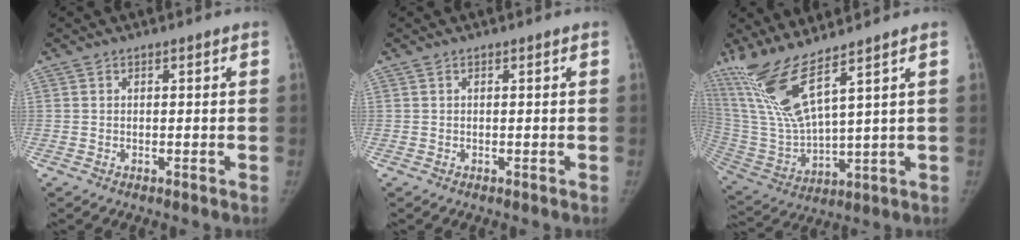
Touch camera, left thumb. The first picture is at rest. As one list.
[{"total": 0.0}, {"total": 13.7, "force": [9.5, 1.1, 9.8], "torque": [-0.220, -0.059, 0.206]}]